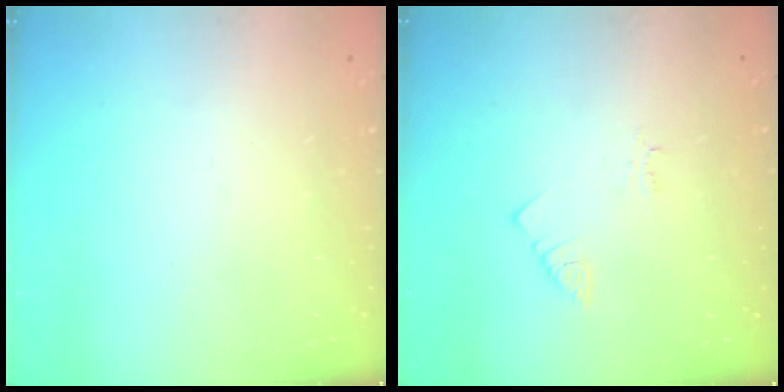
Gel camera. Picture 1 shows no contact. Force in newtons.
{"total": 1.4, "press": 1.4, "slide": 0.3}